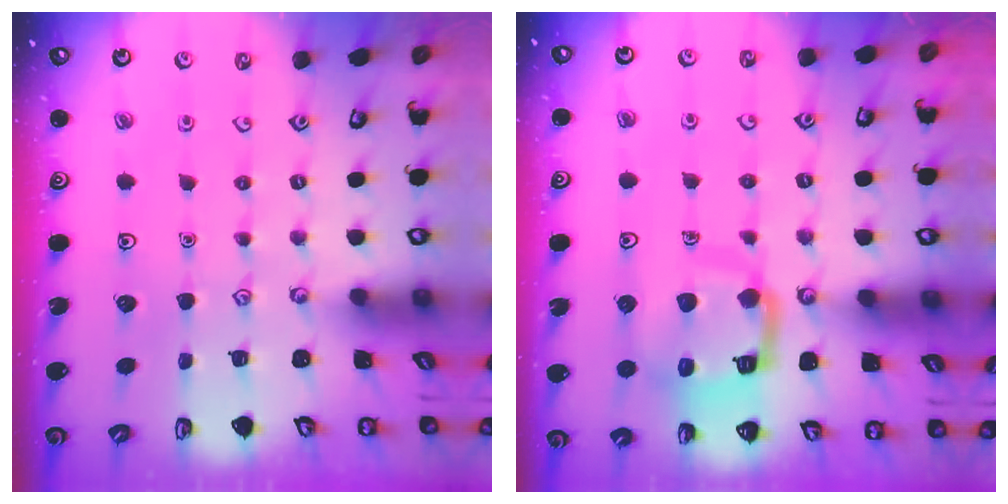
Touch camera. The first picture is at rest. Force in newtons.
{"total": 12.3, "press": 12.2, "slide": 1.4}